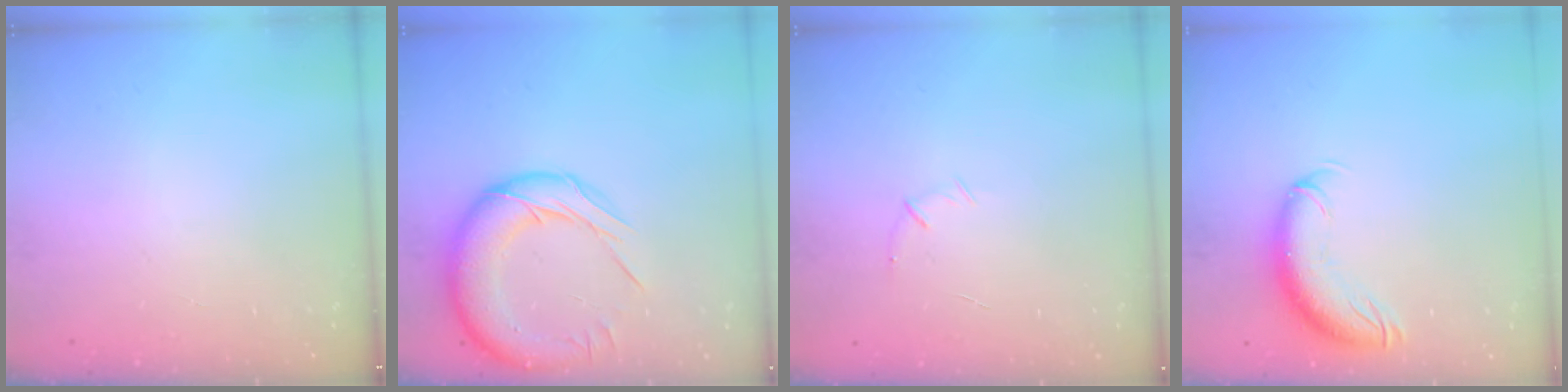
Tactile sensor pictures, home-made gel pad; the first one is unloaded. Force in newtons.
{"total": 18.5, "press": 18.2, "slide": 3.6}
{"total": 5.2, "press": 5.0, "slide": 1.1}
{"total": 11.2, "press": 10.8, "slide": 2.9}